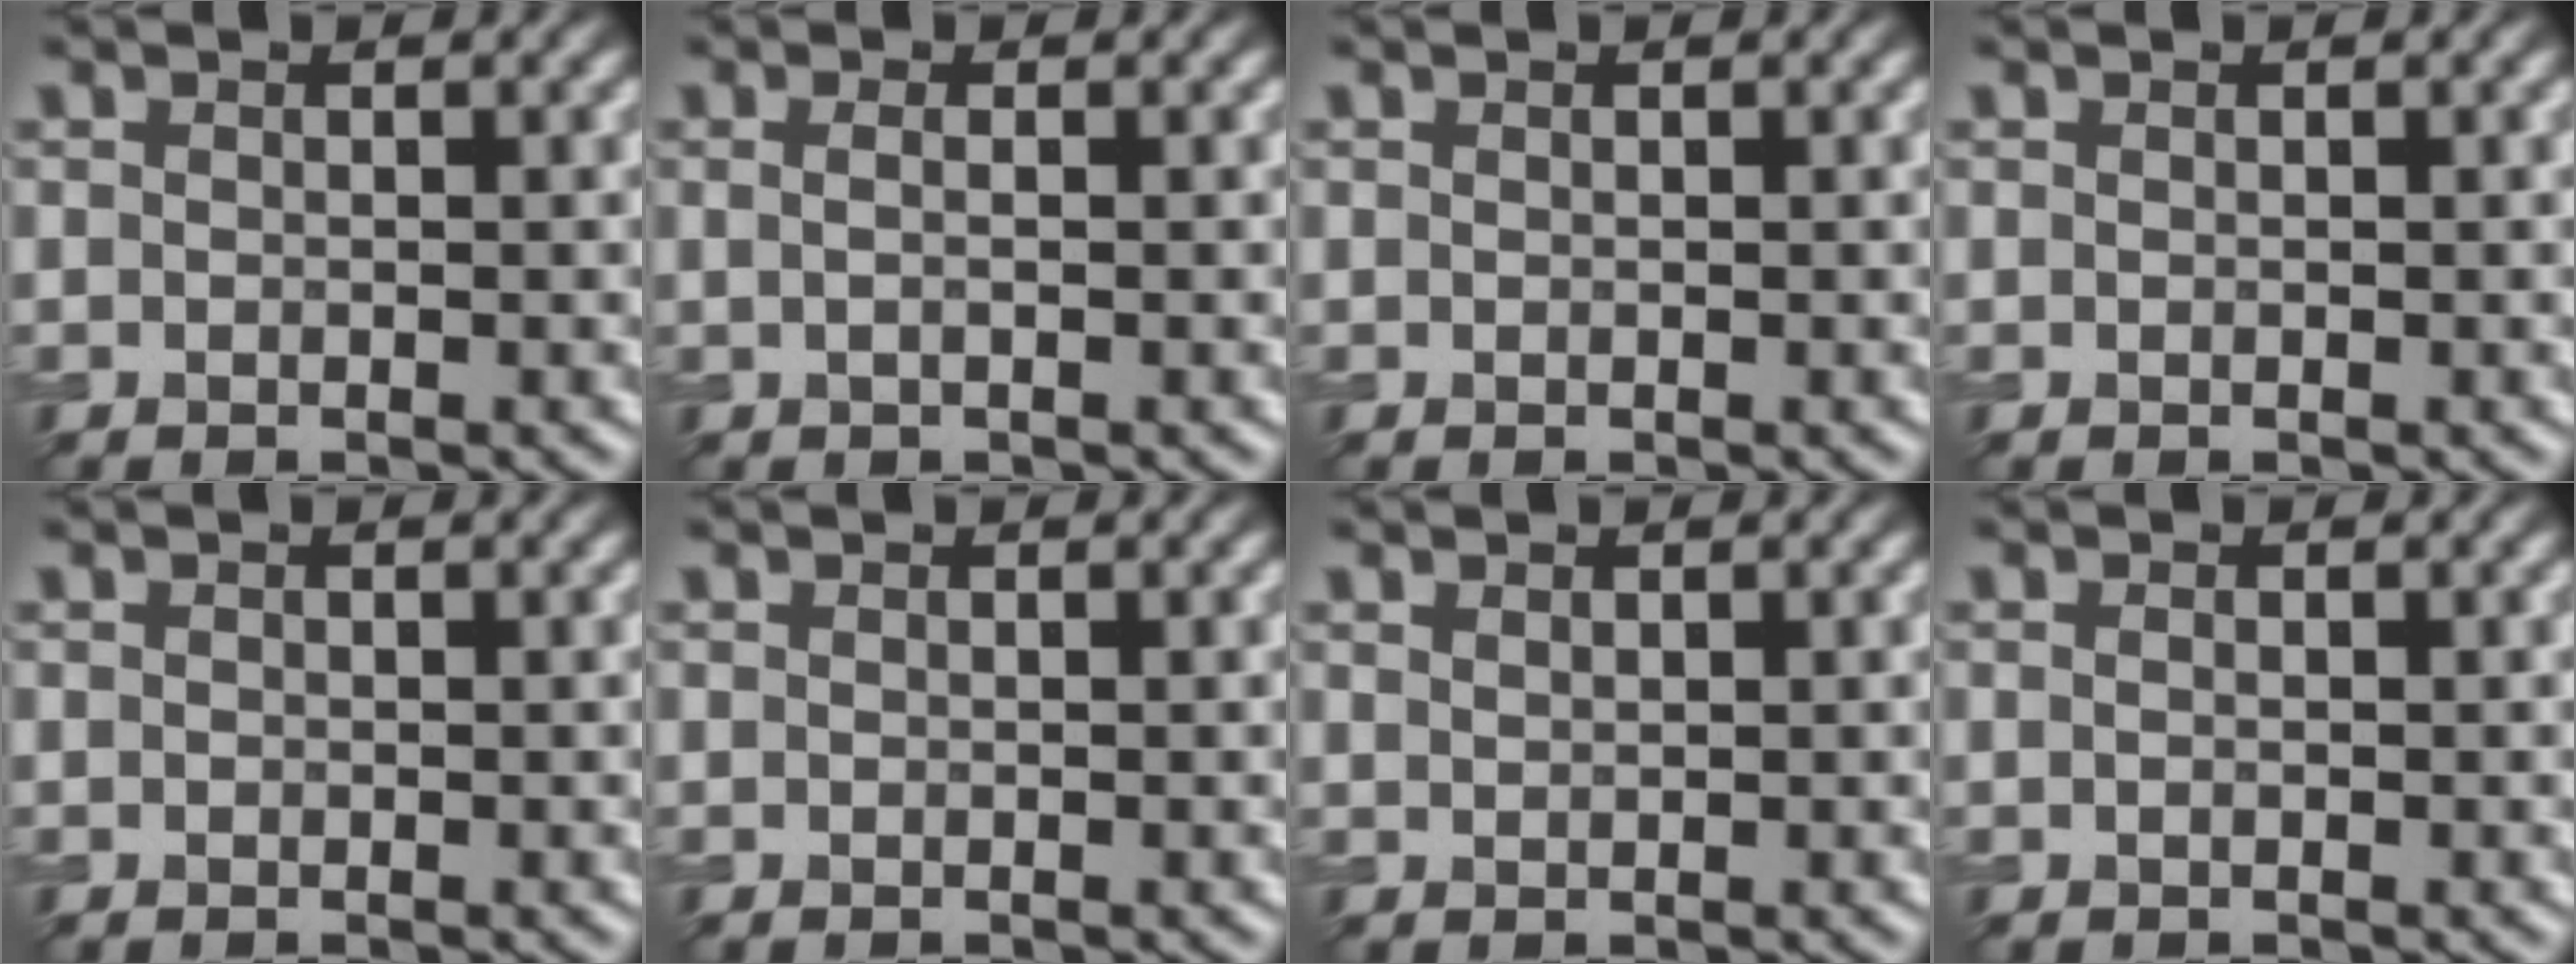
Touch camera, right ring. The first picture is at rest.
{"total": 1.2, "force": [0.4, 0.6, 1.0], "torque": [-0.009, -0.005, -0.005]}
{"total": 0.0}
{"total": 0.0}
{"total": 0.0}
{"total": 0.0}
{"total": 0.6, "force": [0.5, 0.2, 0.1], "torque": [-0.002, 0.001, 0.014]}
{"total": 0.0}